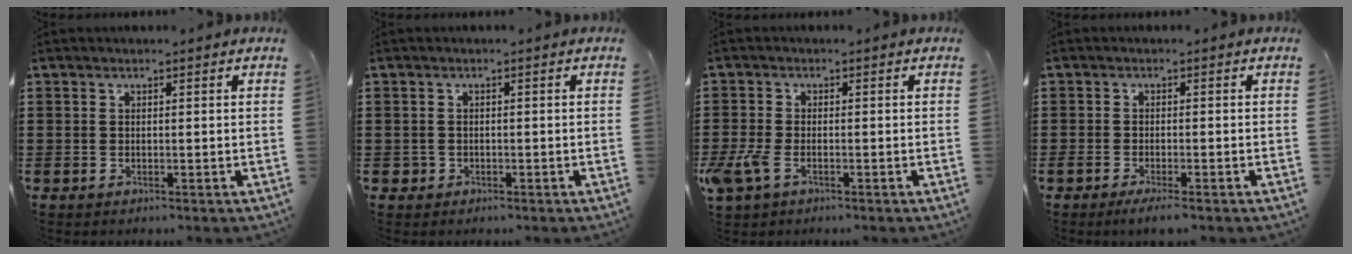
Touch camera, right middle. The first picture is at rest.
{"total": 0.8, "force": [-0.4, 0.7, 0.1], "torque": [-0.005, 0.003, -0.010]}
{"total": 3.6, "force": [-1.7, 1.8, 2.7], "torque": [-0.080, -0.010, -0.038]}
{"total": 1.8, "force": [-1.3, 0.1, 1.3], "torque": [-0.020, 0.000, -0.022]}